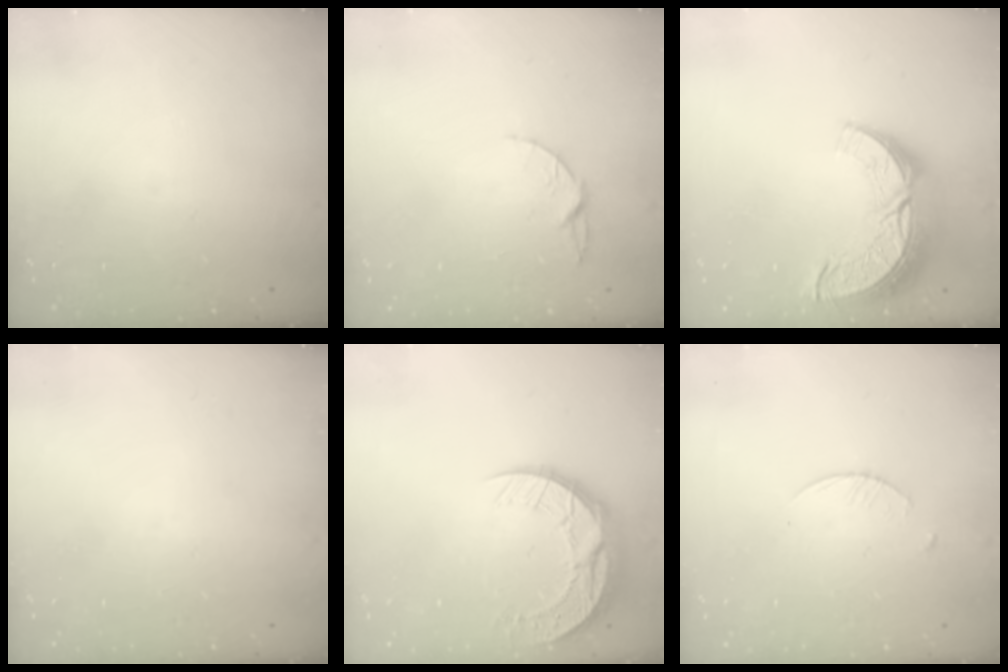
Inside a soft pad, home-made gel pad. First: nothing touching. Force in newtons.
{"total": 5.1, "press": 5.1, "slide": 0.4}
{"total": 15.1, "press": 15.1, "slide": 1.3}
{"total": 0.0}
{"total": 10.6, "press": 10.6, "slide": 0.7}
{"total": 1.5, "press": 1.5, "slide": 0.2}